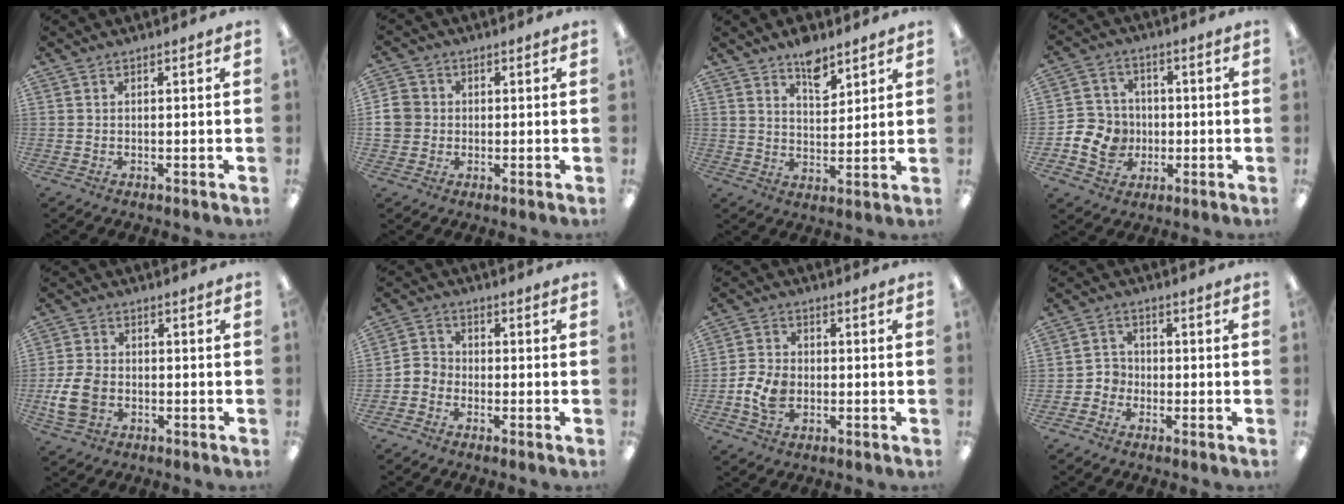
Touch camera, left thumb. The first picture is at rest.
{"total": 5.7, "force": [-0.1, 5.4, 1.7], "torque": [-0.038, 0.010, 0.001]}
{"total": 7.3, "force": [5.5, 3.5, 3.4], "torque": [-0.035, -0.036, 0.092]}
{"total": 8.7, "force": [-2.2, 8.0, 2.7], "torque": [-0.064, 0.024, -0.031]}
{"total": 8.3, "force": [-2.3, 5.9, 5.4], "torque": [-0.109, 0.003, -0.041]}
{"total": 3.5, "force": [-2.5, 2.4, 0.6], "torque": [-0.010, 0.014, -0.046]}
{"total": 7.0, "force": [-1.9, 5.1, 4.4], "torque": [-0.098, 0.006, -0.034]}
{"total": 3.6, "force": [-2.1, 2.8, 0.5], "torque": [-0.011, 0.010, -0.040]}